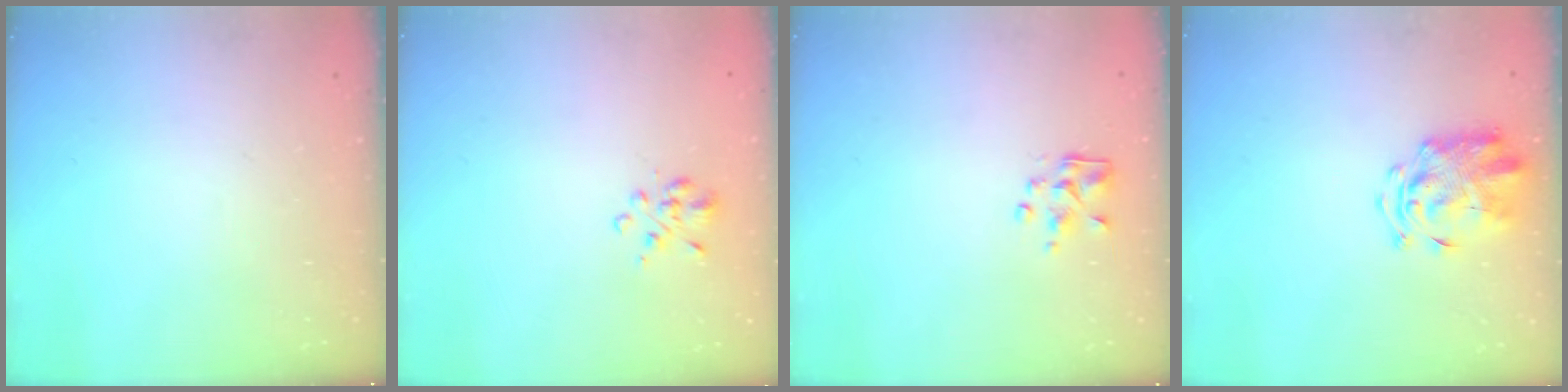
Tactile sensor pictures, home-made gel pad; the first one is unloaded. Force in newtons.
{"total": 2.2, "press": 1.9, "slide": 1.1}
{"total": 2.4, "press": 2.4, "slide": 0.2}
{"total": 3.3, "press": 3.2, "slide": 0.8}